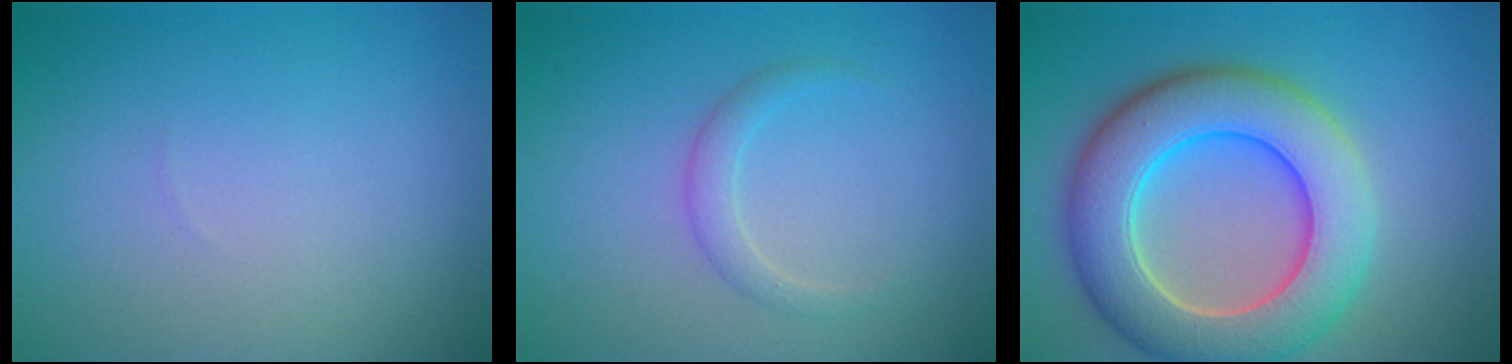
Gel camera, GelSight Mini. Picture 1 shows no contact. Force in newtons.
{"total": 1.5, "press": 1.5, "slide": 0.1}
{"total": 9.8, "press": 9.8, "slide": 0.5}